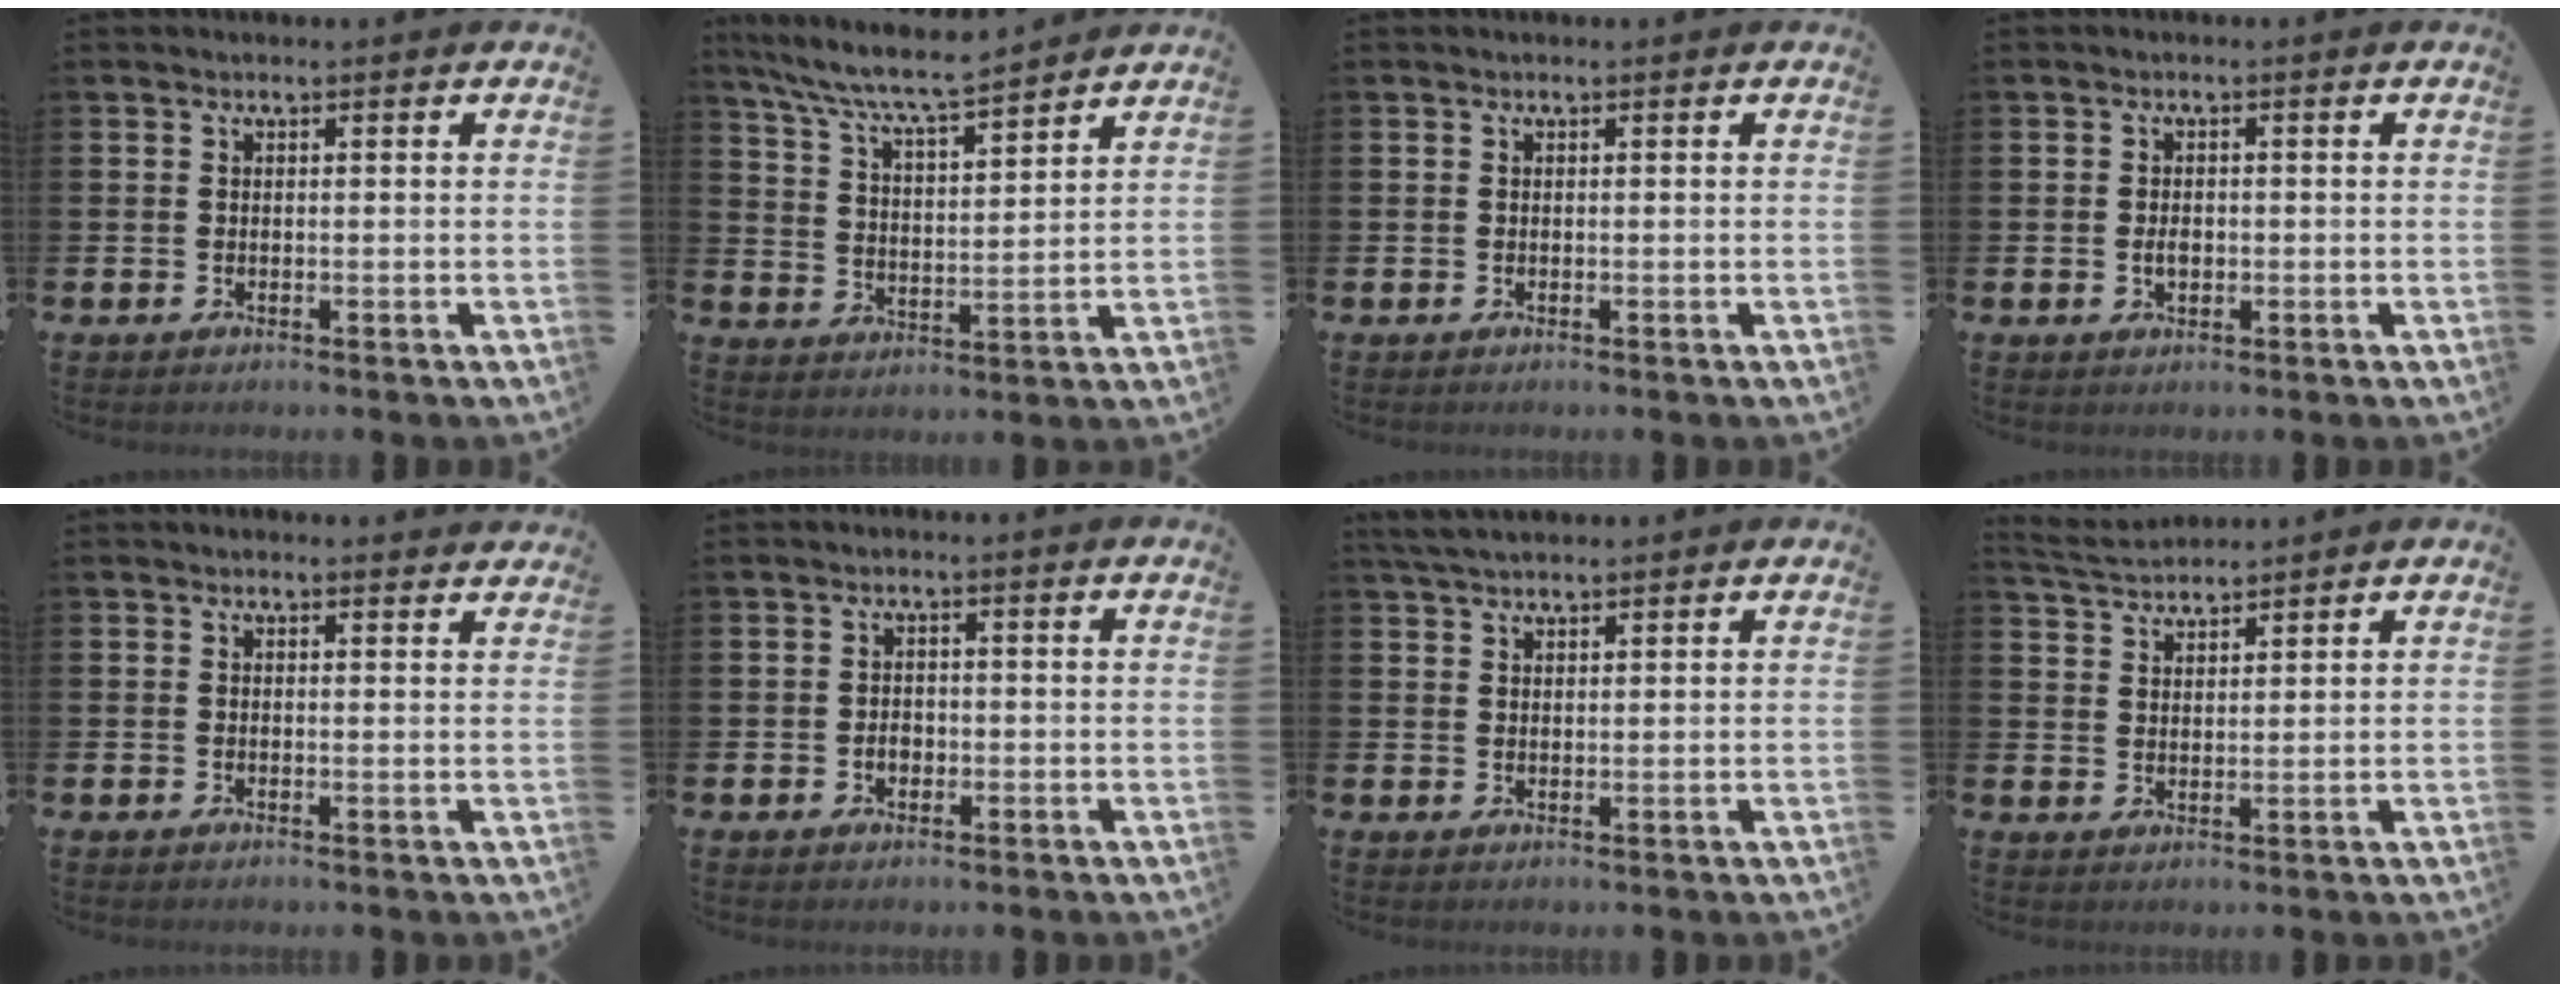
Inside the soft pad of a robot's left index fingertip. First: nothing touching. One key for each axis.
{"total": 7.7, "fx": 7.1, "fy": 0.6, "fz": 2.8, "tx": -0.084, "ty": -0.043, "tz": 0.125}
{"total": 0.0}
{"total": 1.7, "fx": -0.2, "fy": 1.1, "fz": 1.3, "tx": -0.015, "ty": 0.002, "tz": -0.007}
{"total": 0.8, "fx": 0.8, "fy": 0.1, "fz": 0.1, "tx": 0.007, "ty": -0.002, "tz": 0.013}
{"total": 1.8, "fx": -0.5, "fy": 1.4, "fz": 1.1, "tx": -0.012, "ty": 0.001, "tz": -0.013}
{"total": 3.4, "fx": 3.0, "fy": 0.8, "fz": 1.2, "tx": -0.029, "ty": -0.003, "tz": 0.057}
{"total": 3.7, "fx": 3.7, "fy": 0.4, "fz": 0.4, "tx": -0.024, "ty": -0.014, "tz": 0.068}